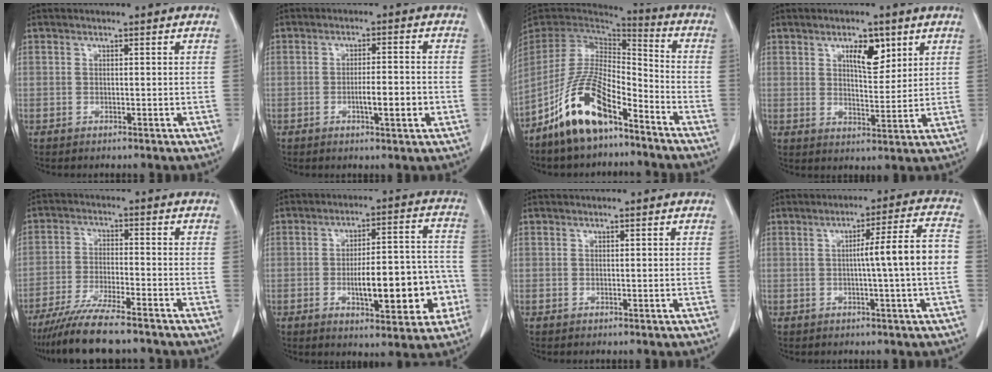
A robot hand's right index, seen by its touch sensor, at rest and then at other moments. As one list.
[{"total": 4.9, "force": [-1.5, 0.6, 4.6], "torque": [-0.073, -0.002, -0.020]}, {"total": 14.1, "force": [-8.8, 4.8, 10.0], "torque": [-0.203, 0.007, -0.166]}, {"total": 6.0, "force": [3.1, 2.4, 4.6], "torque": [-0.074, 0.000, 0.052]}, {"total": 10.8, "force": [-9.1, 0.9, 5.8], "torque": [-0.095, -0.028, -0.151]}, {"total": 14.2, "force": [-3.7, 4.3, 13.1], "torque": [-0.182, 0.027, -0.045]}, {"total": 0.0}, {"total": 8.9, "force": [-0.7, -1.1, 8.8], "torque": [-0.125, 0.013, -0.009]}]